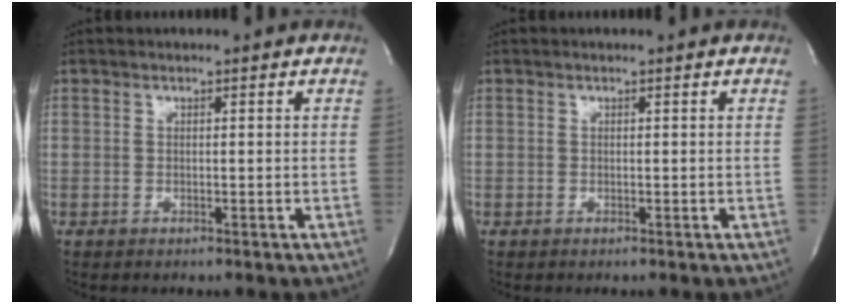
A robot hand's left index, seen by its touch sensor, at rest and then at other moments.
{"total": 0.0}